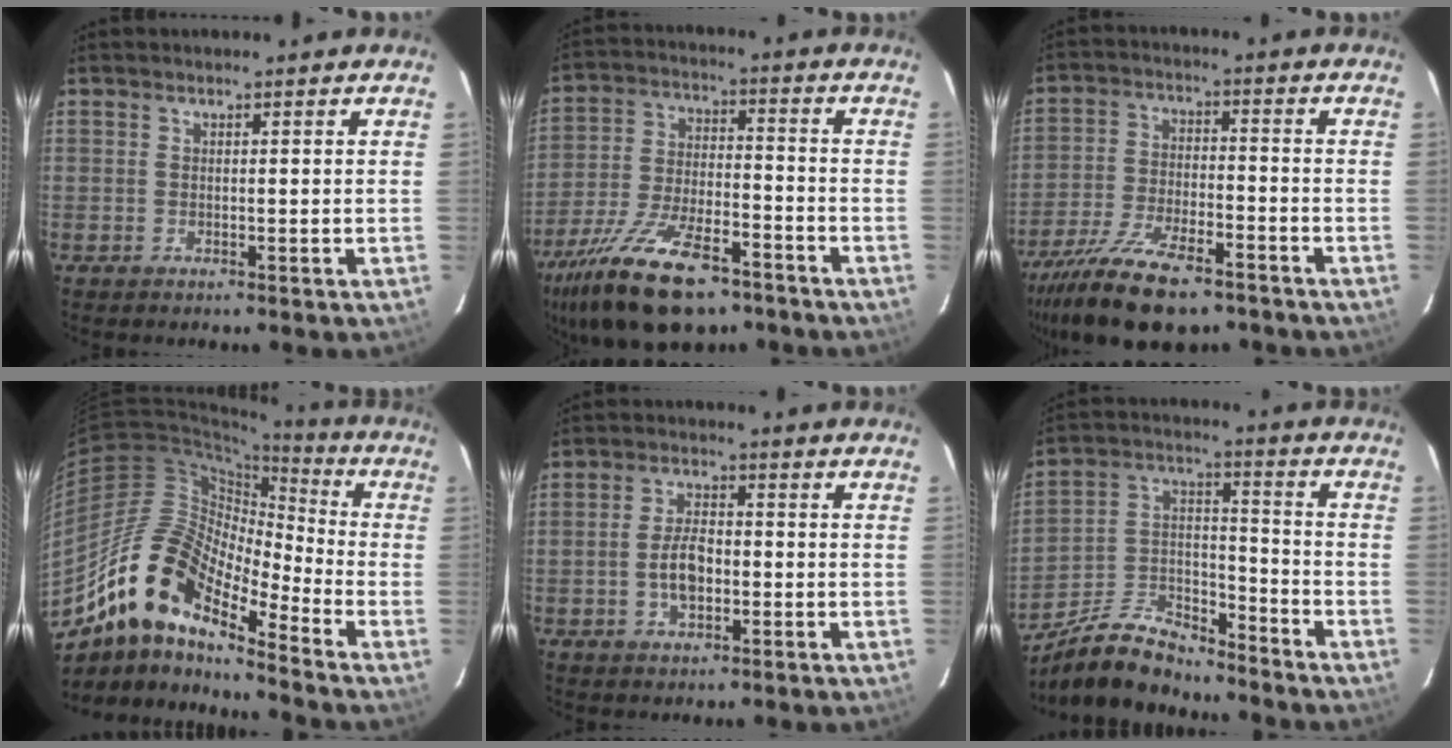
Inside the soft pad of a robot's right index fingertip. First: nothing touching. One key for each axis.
{"total": 20.1, "fx": -13.7, "fy": 7.8, "fz": 12.5, "tx": -0.255, "ty": -0.033, "tz": -0.232}
{"total": 16.7, "fx": -12.5, "fy": 5.6, "fz": 9.5, "tx": -0.203, "ty": -0.036, "tz": -0.217}
{"total": 16.4, "fx": -11.3, "fy": 5.1, "fz": 10.7, "tx": -0.182, "ty": 0.001, "tz": -0.232}
{"total": 6.1, "fx": -1.5, "fy": 3.2, "fz": 4.9, "tx": -0.099, "ty": 0.007, "tz": -0.023}
{"total": 13.2, "fx": -10.5, "fy": 5.2, "fz": 6.2, "tx": -0.140, "ty": 0.023, "tz": -0.188}